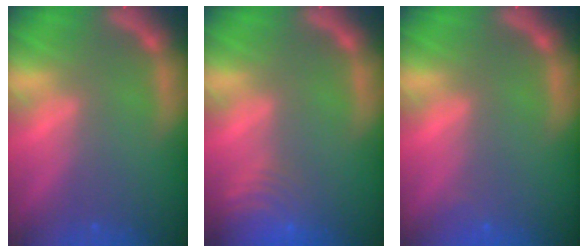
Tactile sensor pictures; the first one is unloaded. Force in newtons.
{"total": 8.0}
{"total": 0.9}